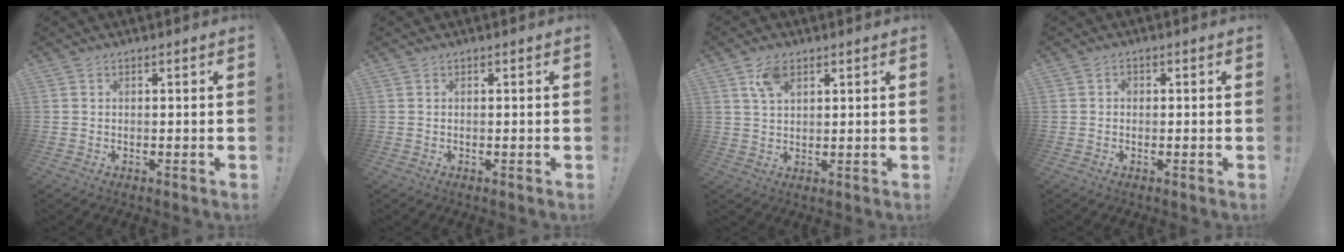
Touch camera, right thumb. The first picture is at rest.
{"total": 0.0}
{"total": 6.0, "force": [3.2, 3.2, 4.1], "torque": [-0.075, -0.004, 0.059]}
{"total": 1.0, "force": [-0.3, 0.9, 0.4], "torque": [-0.015, 0.007, -0.006]}